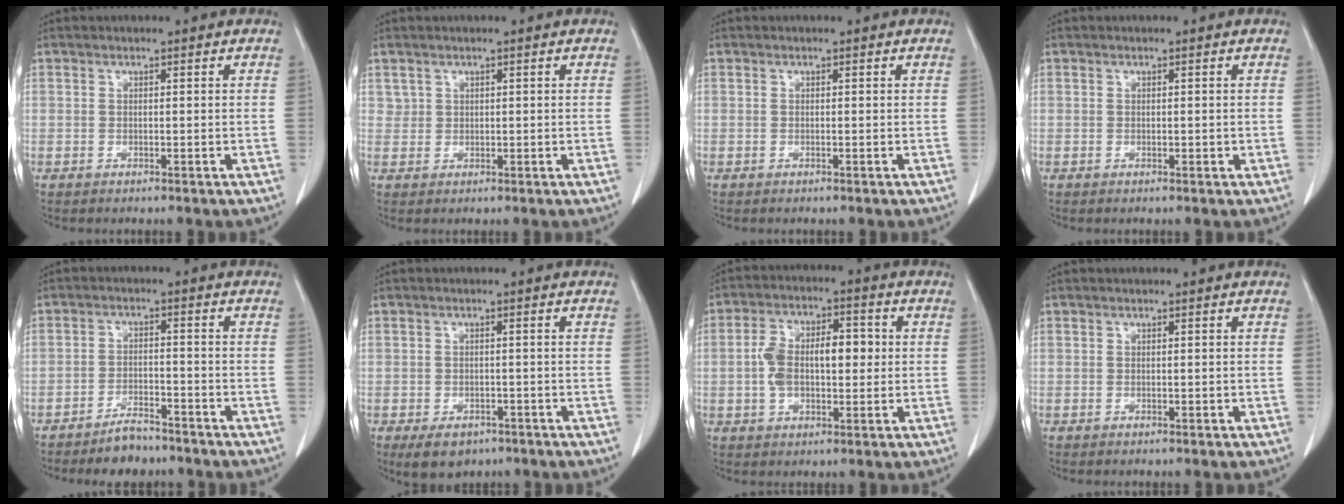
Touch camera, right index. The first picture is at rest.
{"total": 1.4, "force": [0.8, 1.1, -0.1], "torque": [0.013, 0.004, 0.011]}
{"total": 0.0}
{"total": 0.6, "force": [0.0, 0.4, 0.4], "torque": [-0.006, 0.001, 0.002]}
{"total": 5.0, "force": [-4.2, 1.6, 2.0], "torque": [-0.033, -0.001, -0.069]}
{"total": 5.0, "force": [-3.2, 3.1, 2.3], "torque": [-0.034, -0.004, -0.041]}
{"total": 10.0, "force": [0.4, 4.8, 8.7], "torque": [-0.167, 0.030, 0.010]}
{"total": 0.0}